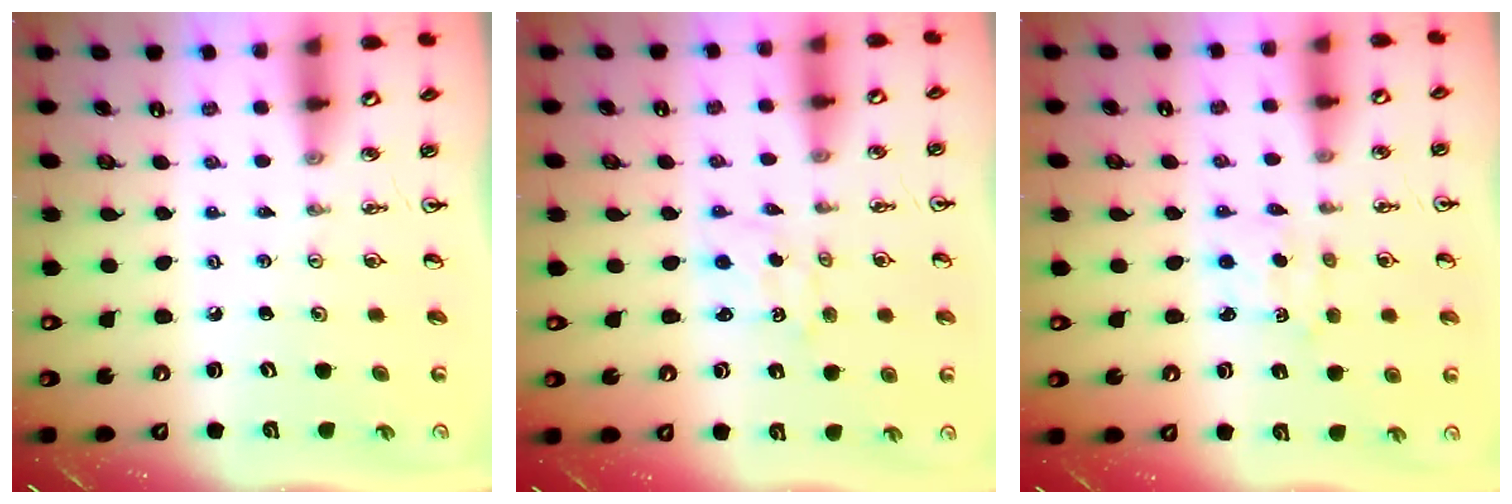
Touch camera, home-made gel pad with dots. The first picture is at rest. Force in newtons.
{"total": 1.1, "press": 0.9, "slide": 0.6}
{"total": 1.8, "press": 1.8, "slide": 0.2}